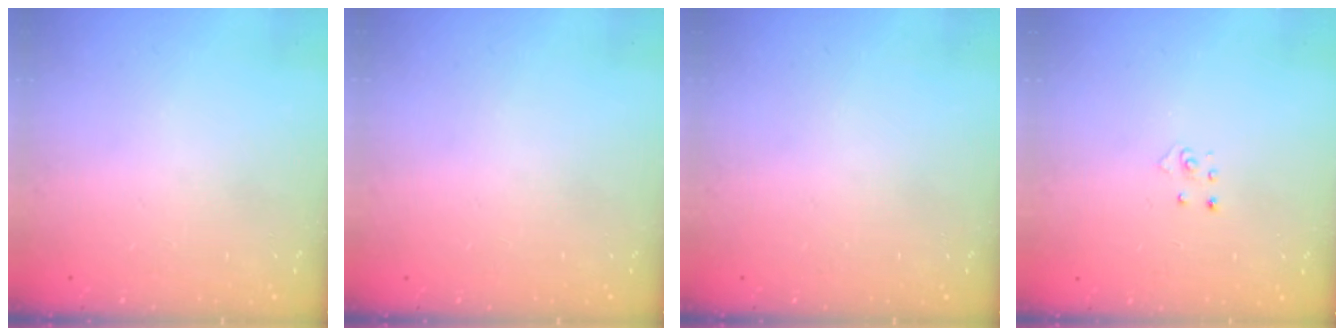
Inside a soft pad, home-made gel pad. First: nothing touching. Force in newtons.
{"total": 0.0}
{"total": 0.0}
{"total": 2.8, "press": 2.8, "slide": 0.3}